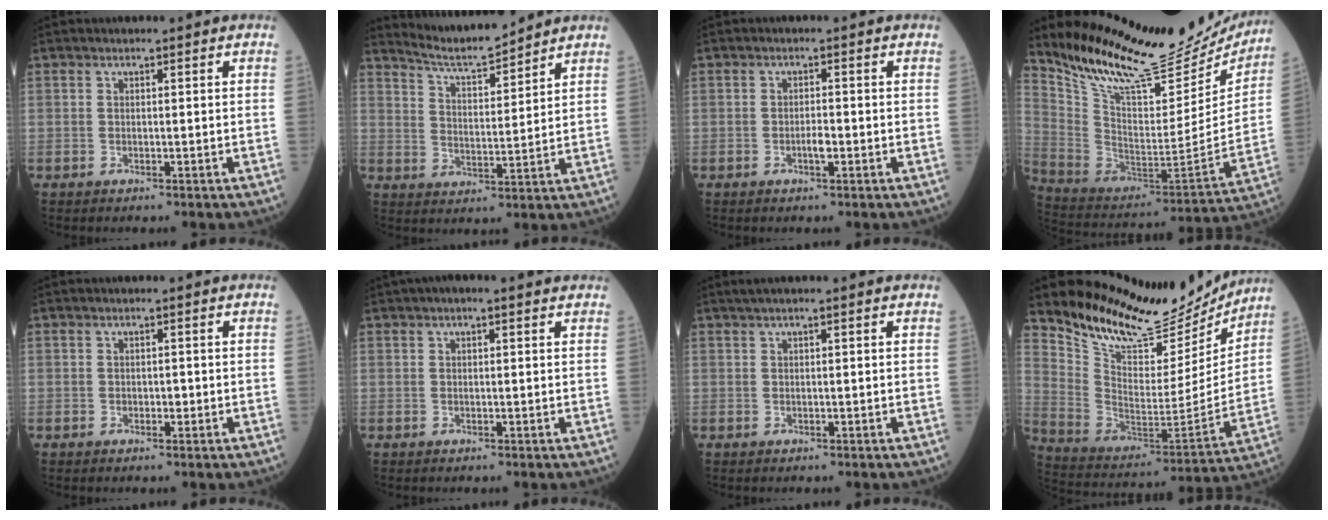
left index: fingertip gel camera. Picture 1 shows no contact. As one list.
[{"total": 8.6, "force": [8.3, -0.1, 2.2], "torque": [-0.050, 0.002, 0.149]}, {"total": 1.4, "force": [-0.6, 0.3, 1.3], "torque": [-0.021, 0.000, -0.011]}, {"total": 27.3, "force": [24.3, 7.1, 10.3], "torque": [-0.179, -0.059, 0.355]}, {"total": 0.7, "force": [-0.2, 0.5, 0.4], "torque": [-0.002, 0.001, -0.006]}, {"total": 3.9, "force": [2.9, 0.7, 2.5], "torque": [-0.038, 0.033, 0.038]}, {"total": 2.6, "force": [2.0, -0.4, 1.7], "torque": [-0.023, 0.024, 0.035]}, {"total": 17.8, "force": [17.0, 4.5, 3.2], "torque": [-0.072, -0.054, 0.262]}]